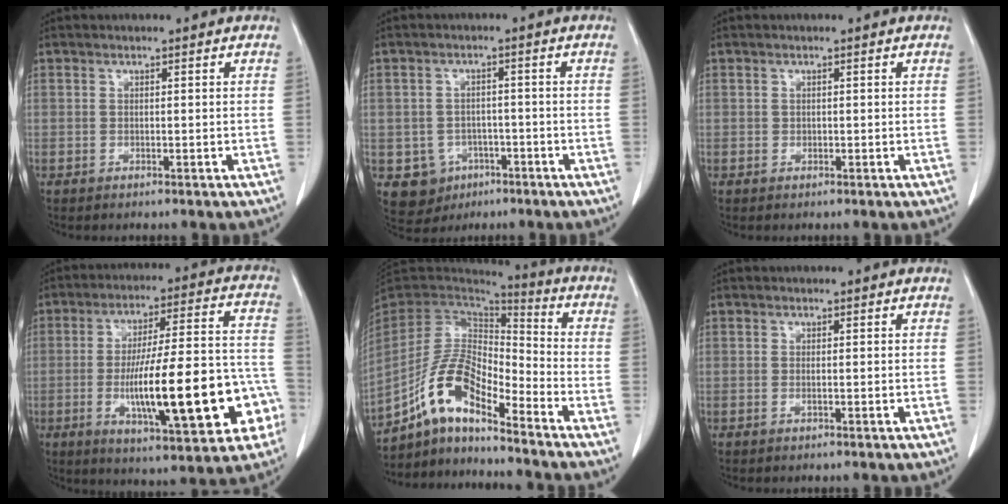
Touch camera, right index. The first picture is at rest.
{"total": 5.8, "force": [-2.4, 5.2, 1.1], "torque": [-0.018, 0.008, -0.024]}
{"total": 0.0}
{"total": 22.0, "force": [-6.1, 4.2, 20.7], "torque": [-0.293, 0.020, -0.078]}
{"total": 11.5, "force": [-7.8, 3.2, 7.9], "torque": [-0.170, 0.027, -0.146]}
{"total": 0.6, "force": [-0.2, 0.0, 0.6], "torque": [-0.014, -0.002, -0.002]}